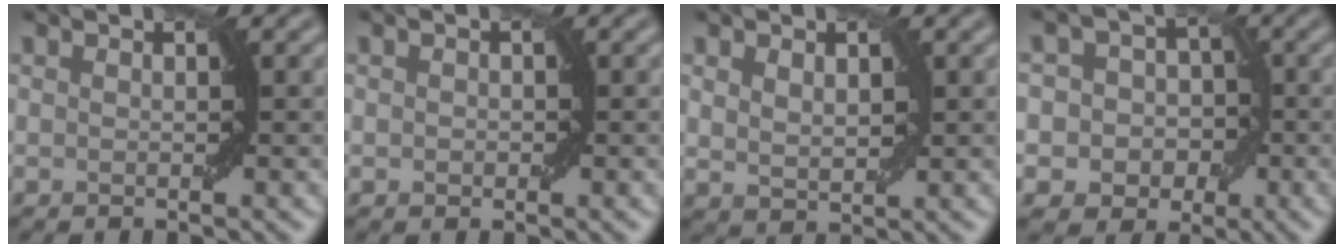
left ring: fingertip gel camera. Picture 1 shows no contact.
{"total": 0.6, "force": [0.0, 0.5, 0.4], "torque": [-0.002, 0.000, 0.000]}
{"total": 2.0, "force": [0.8, 1.2, 1.3], "torque": [-0.024, -0.003, 0.022]}
{"total": 6.7, "force": [-0.8, 6.3, 2.2], "torque": [-0.017, 0.035, -0.052]}